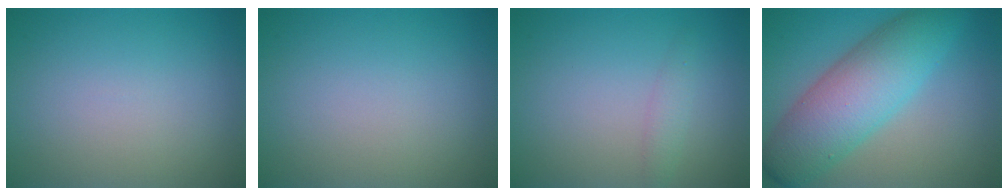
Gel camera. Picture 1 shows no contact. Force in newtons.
{"total": 0.0}
{"total": 1.3, "press": 1.3, "slide": 0.0}
{"total": 8.5, "press": 8.5, "slide": 0.1}